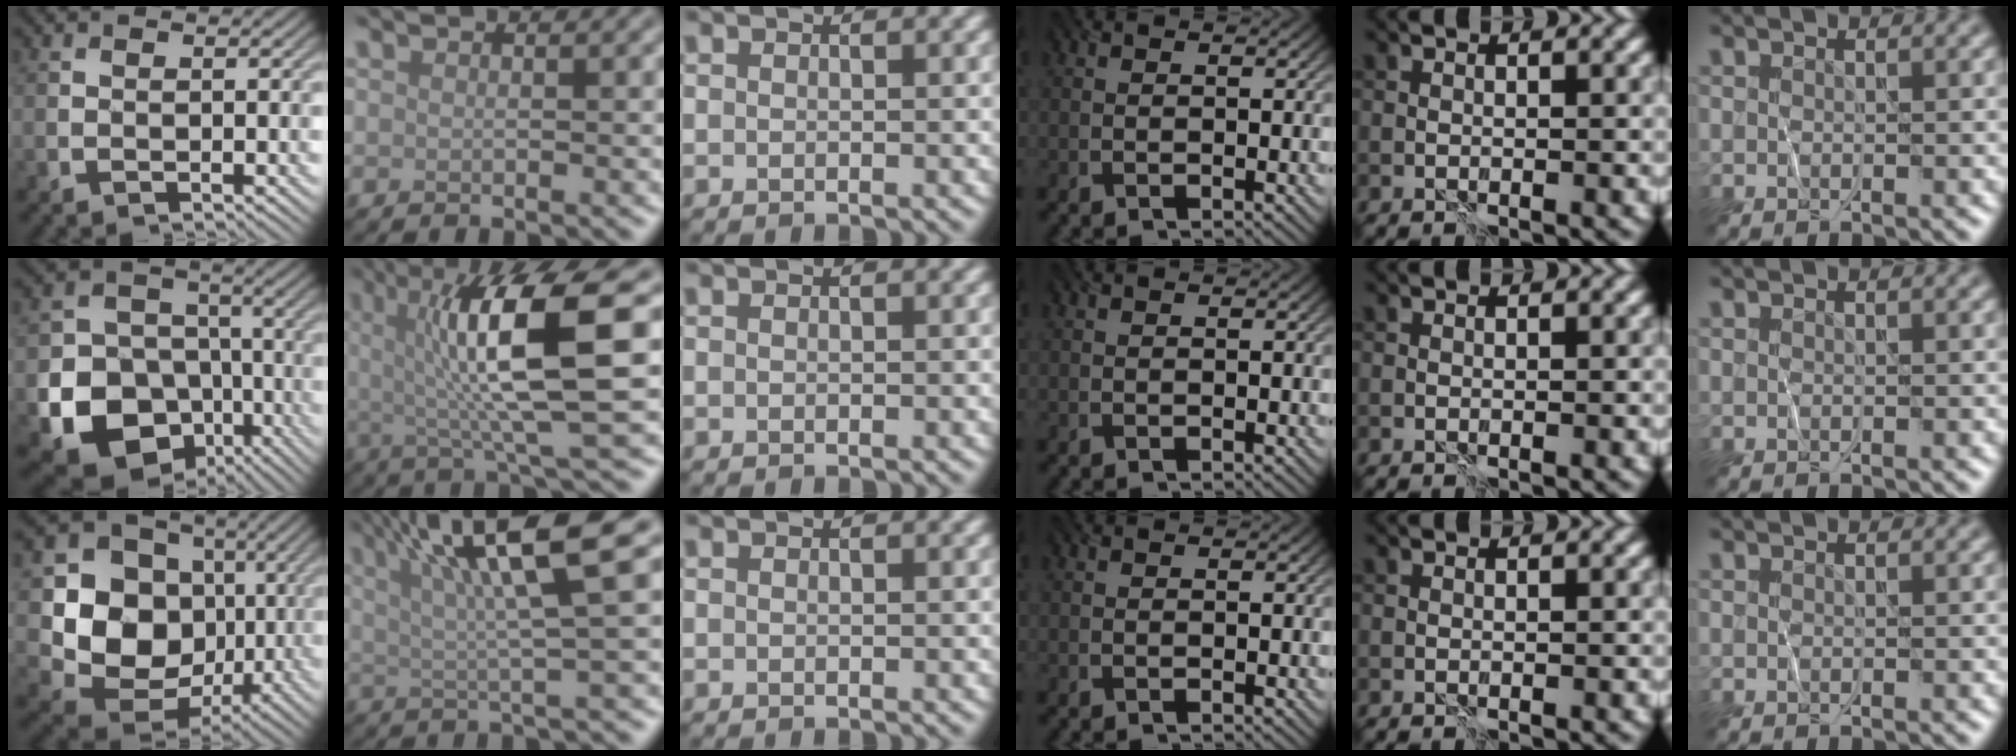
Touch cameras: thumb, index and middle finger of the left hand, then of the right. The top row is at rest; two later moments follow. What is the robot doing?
{"motion": "wrap", "object": "plastic wrap"}